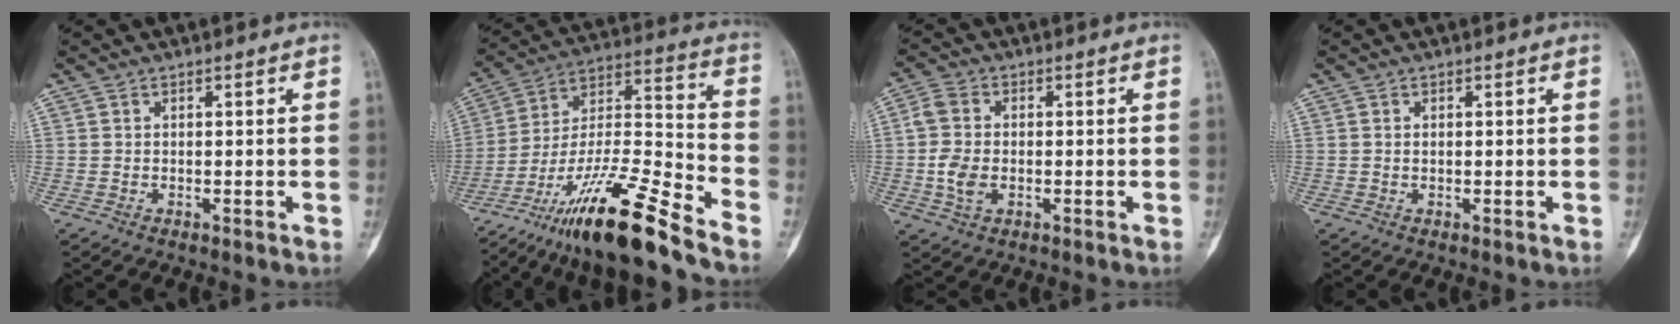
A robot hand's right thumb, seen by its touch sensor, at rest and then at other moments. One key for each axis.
{"total": 20.5, "fx": -15.2, "fy": 2.0, "fz": 13.6, "tx": -0.277, "ty": 0.069, "tz": -0.274}
{"total": 6.4, "fx": -0.8, "fy": 4.3, "fz": 4.7, "tx": -0.105, "ty": 0.009, "tz": -0.019}
{"total": 0.7, "fx": 0.2, "fy": 0.4, "fz": 0.5, "tx": -0.007, "ty": 0.001, "tz": 0.003}